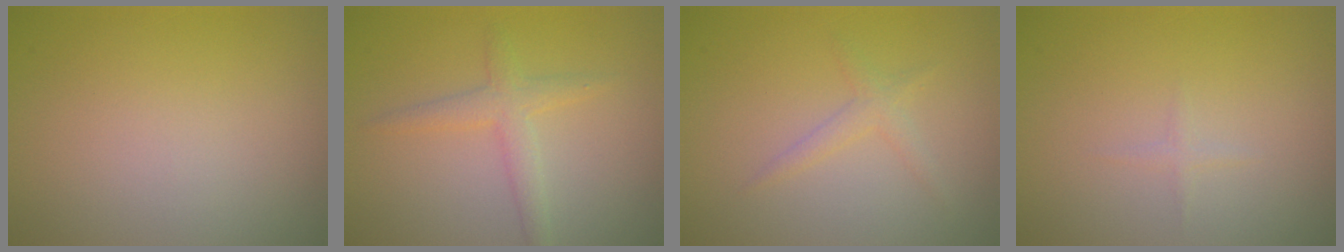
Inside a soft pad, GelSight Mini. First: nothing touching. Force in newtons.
{"total": 2.2, "press": 2.2, "slide": 0.1}
{"total": 1.3, "press": 1.3, "slide": 0.1}
{"total": 0.6, "press": 0.6, "slide": 0.0}